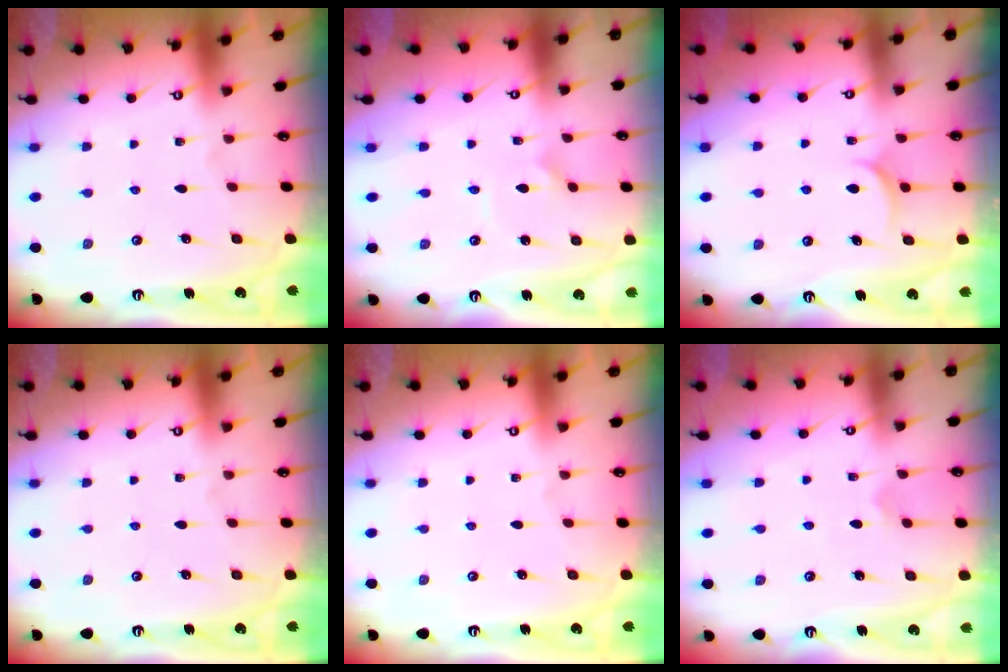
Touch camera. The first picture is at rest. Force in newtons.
{"total": 2.1, "press": 2.1, "slide": 0.5}
{"total": 6.1, "press": 6.1, "slide": 0.3}
{"total": 0.0}
{"total": 0.0}
{"total": 2.5, "press": 2.5, "slide": 0.5}